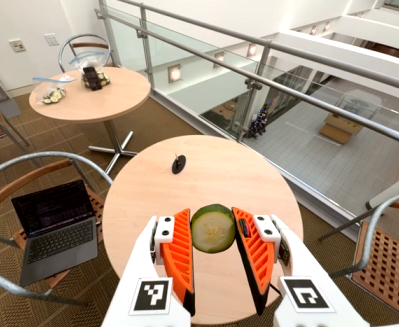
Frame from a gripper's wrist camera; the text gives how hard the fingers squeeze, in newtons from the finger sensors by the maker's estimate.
{"total": 7.8, "left": 8.1, "right": 7.6}